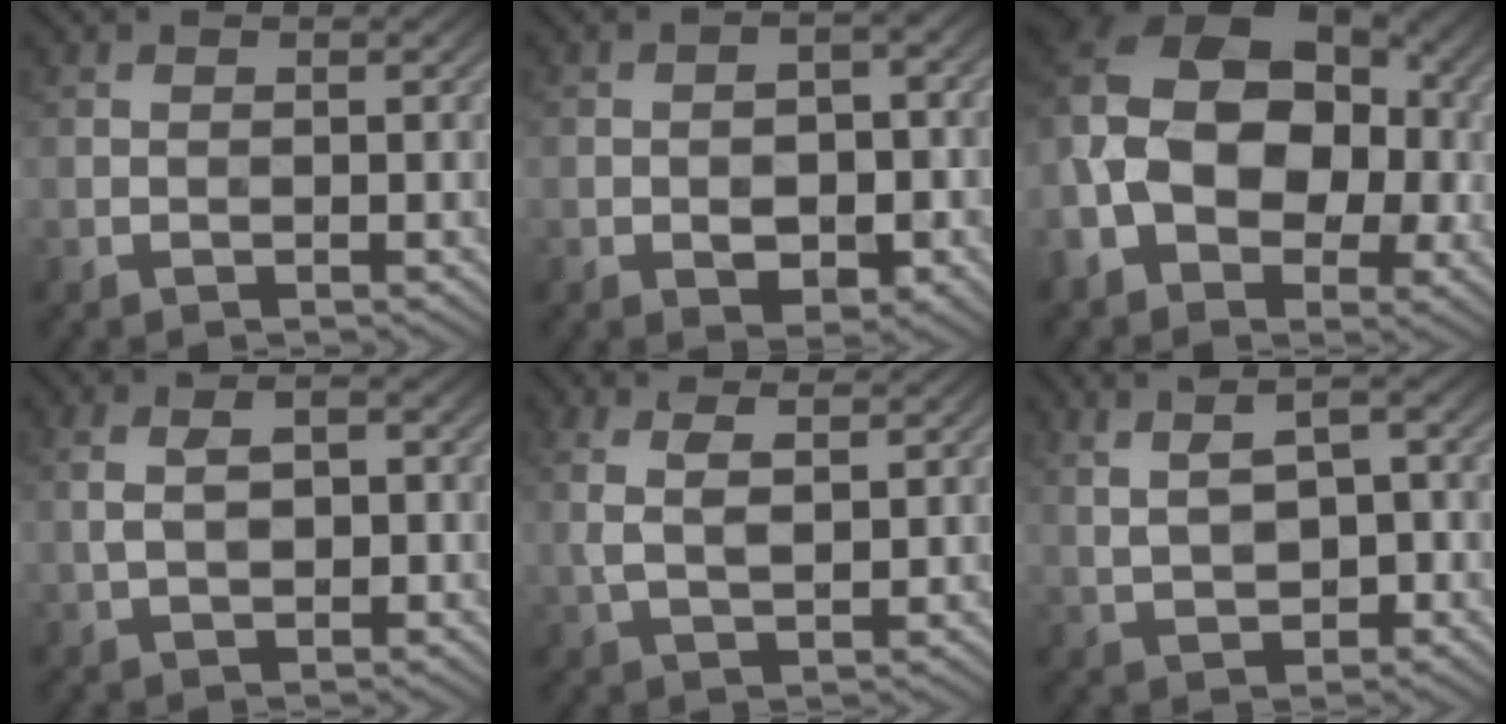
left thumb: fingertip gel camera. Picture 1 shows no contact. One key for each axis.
{"total": 5.3, "fx": -1.6, "fy": 3.1, "fz": 3.9, "tx": -0.055, "ty": -0.003, "tz": -0.024}
{"total": 18.4, "fx": -1.6, "fy": 13.1, "fz": 12.8, "tx": -0.245, "ty": 0.001, "tz": -0.029}
{"total": 3.6, "fx": 0.4, "fy": 1.8, "fz": 3.1, "tx": -0.059, "ty": -0.005, "tz": 0.010}
{"total": 4.2, "fx": 2.0, "fy": 1.4, "fz": 3.4, "tx": -0.084, "ty": -0.002, "tz": 0.042}
{"total": 6.7, "fx": 1.9, "fy": 3.3, "fz": 5.5, "tx": -0.094, "ty": 0.012, "tz": 0.035}